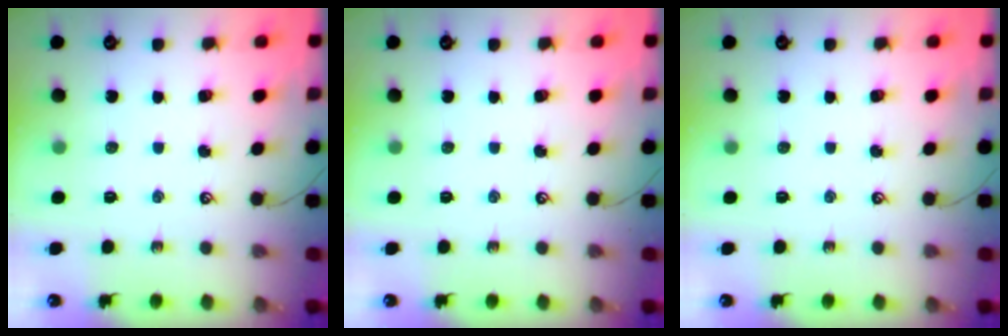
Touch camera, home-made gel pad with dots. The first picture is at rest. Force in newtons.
{"total": 0.0}
{"total": 0.0}